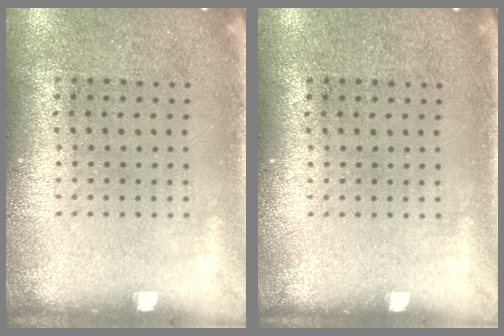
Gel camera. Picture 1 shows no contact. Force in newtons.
{"total": 0.0}